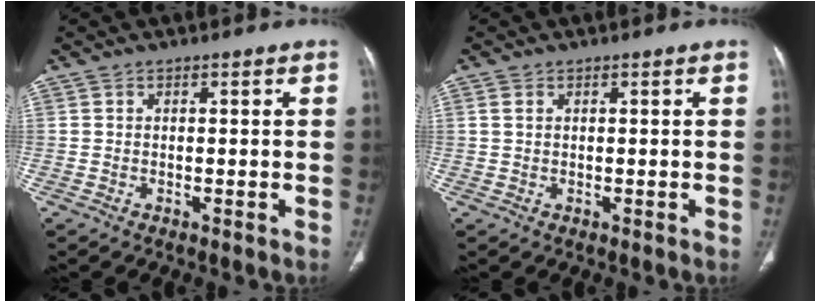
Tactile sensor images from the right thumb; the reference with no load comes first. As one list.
[{"total": 1.5, "force": [0.6, 0.9, 0.9], "torque": [-0.026, 0.004, 0.018]}]